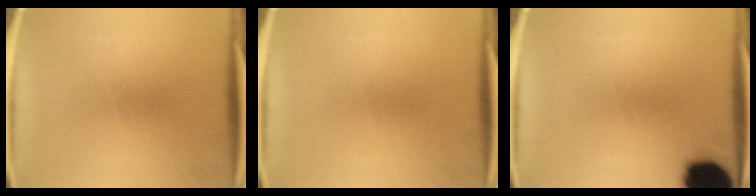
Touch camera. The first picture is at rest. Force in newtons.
{"total": 0.0}
{"total": 16.8}